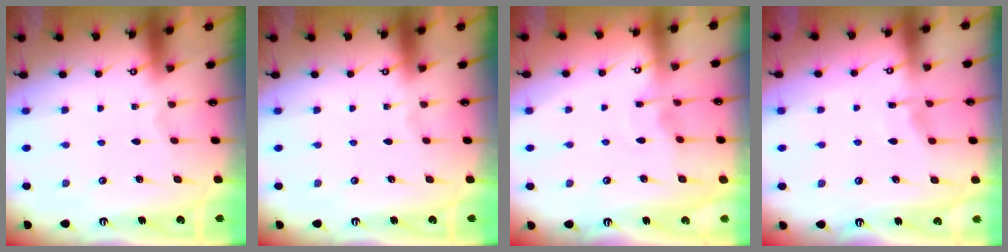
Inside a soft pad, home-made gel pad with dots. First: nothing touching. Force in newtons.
{"total": 0.0}
{"total": 2.9, "press": 2.8, "slide": 0.4}
{"total": 4.7, "press": 4.7, "slide": 0.6}